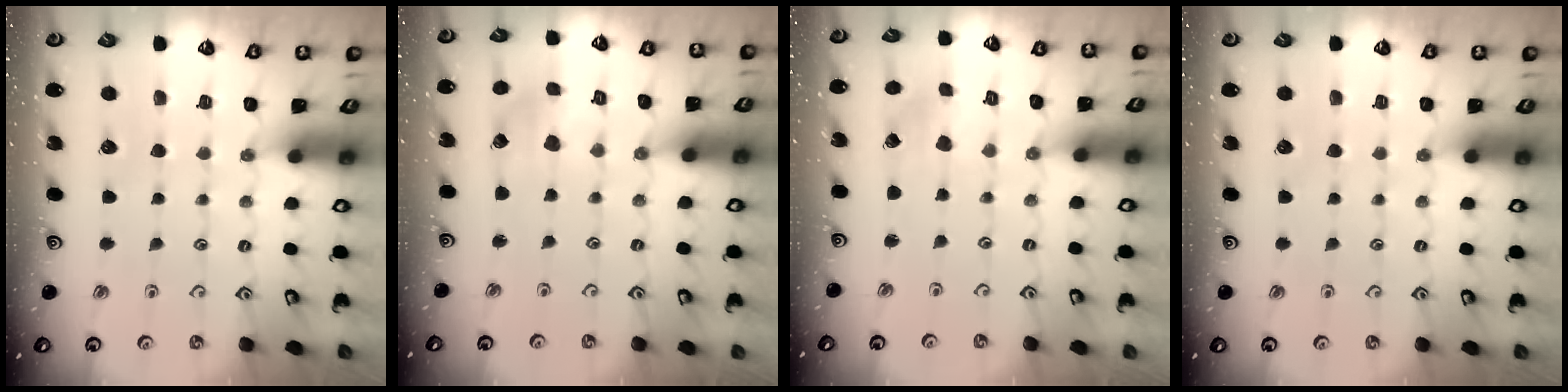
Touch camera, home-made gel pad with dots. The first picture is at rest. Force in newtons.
{"total": 2.7, "press": 2.7, "slide": 0.5}
{"total": 0.9, "press": 0.9, "slide": 0.1}
{"total": 0.0}